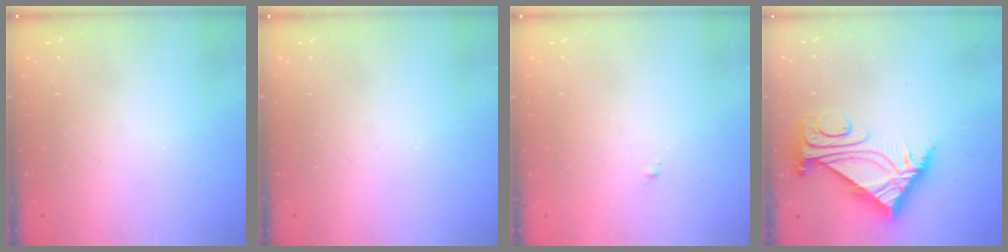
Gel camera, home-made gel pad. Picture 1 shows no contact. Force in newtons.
{"total": 0.0}
{"total": 0.6, "press": 0.6, "slide": 0.2}
{"total": 8.0, "press": 7.9, "slide": 1.2}